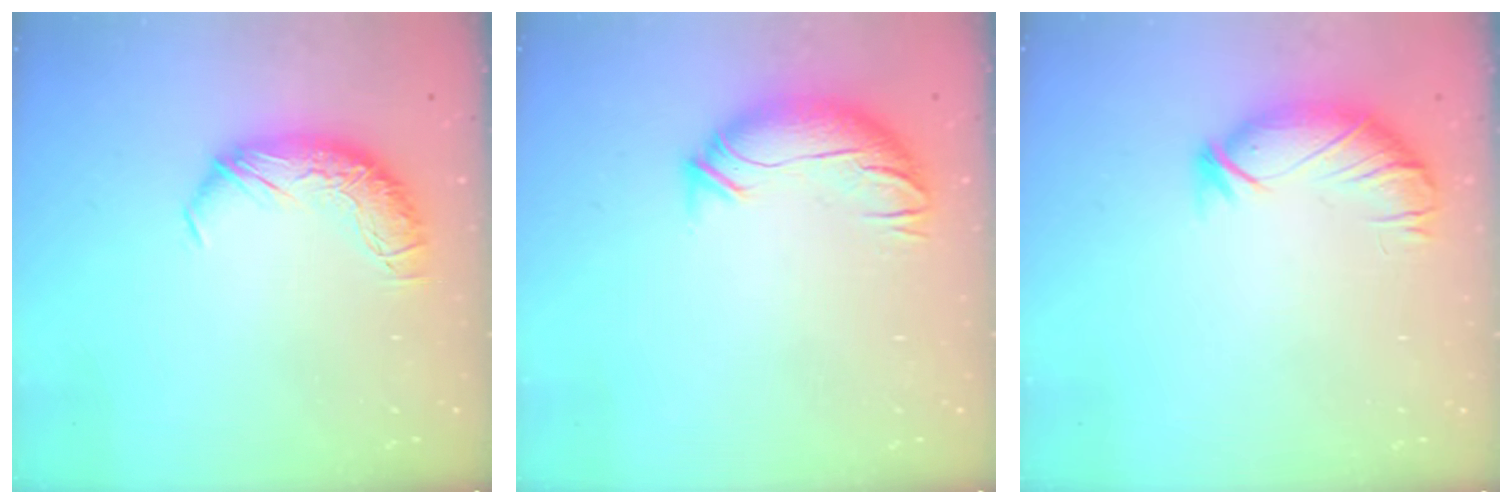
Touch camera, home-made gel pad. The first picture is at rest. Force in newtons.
{"total": 3.6, "press": 2.6, "slide": 2.5}
{"total": 3.4, "press": 3.0, "slide": 1.6}